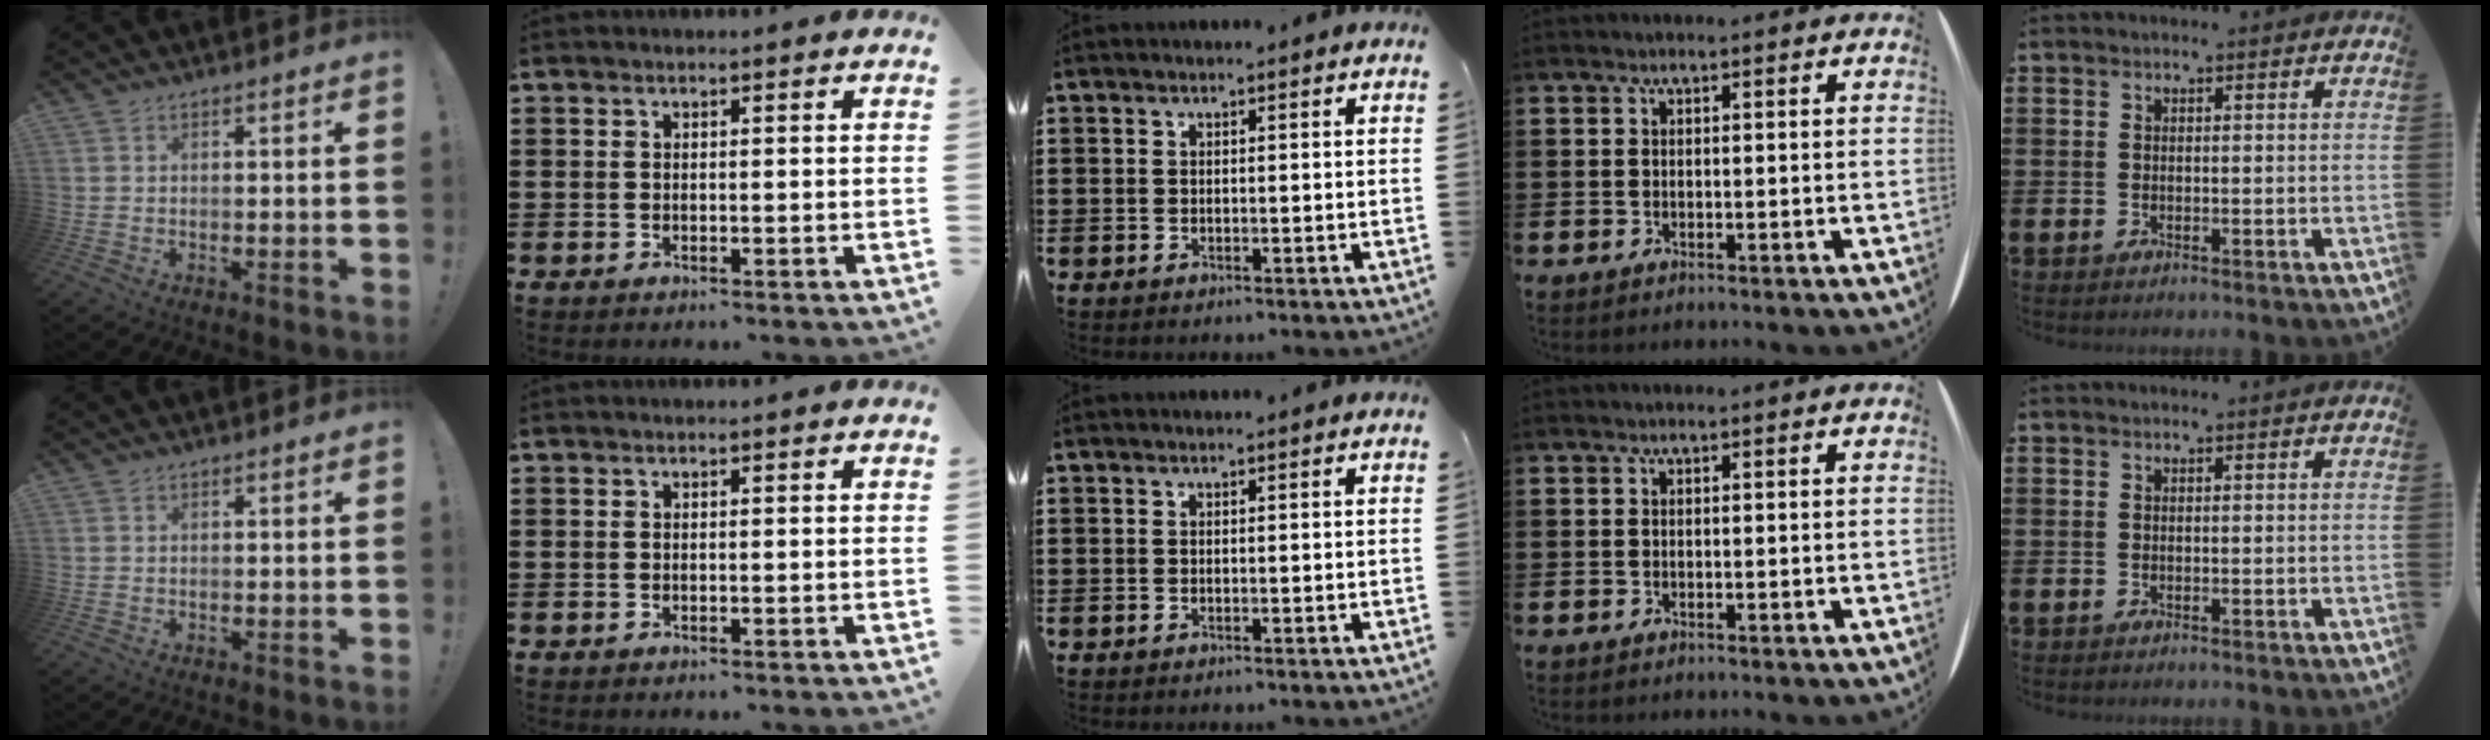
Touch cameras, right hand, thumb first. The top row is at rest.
{}